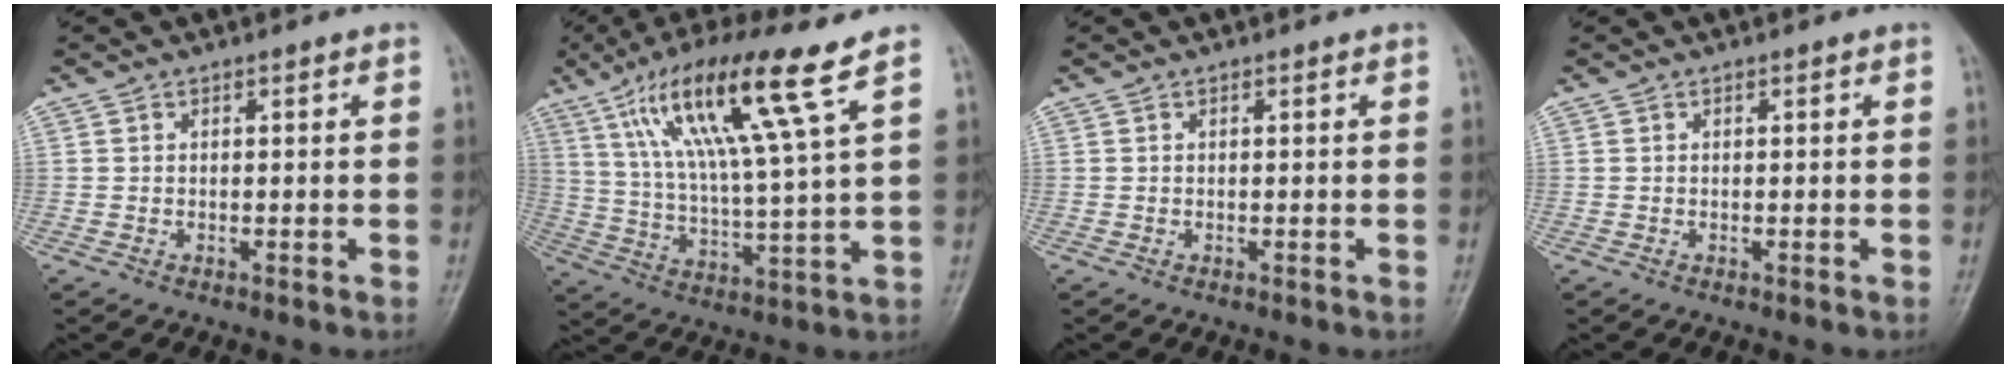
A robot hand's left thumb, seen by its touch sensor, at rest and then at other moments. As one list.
[{"total": 17.7, "force": [9.3, 1.2, 15.0], "torque": [-0.280, -0.027, 0.170]}, {"total": 0.0}, {"total": 0.0}]